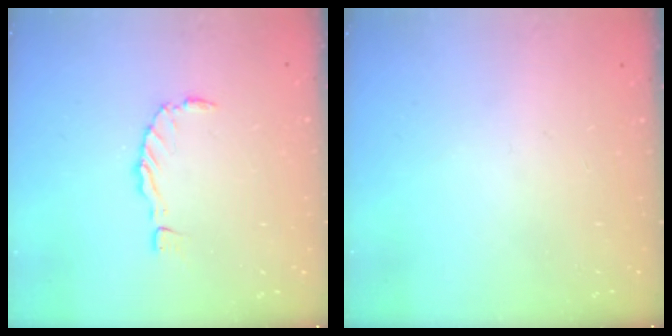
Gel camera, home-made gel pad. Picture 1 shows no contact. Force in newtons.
{"total": 0.0}